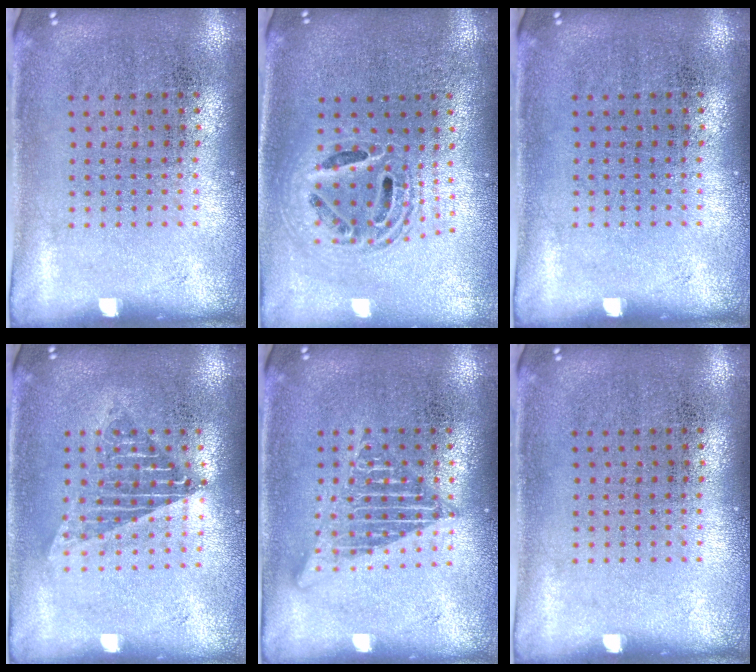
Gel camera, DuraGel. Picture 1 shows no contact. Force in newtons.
{"total": 1.9, "press": 1.6, "slide": 1.1}
{"total": 0.0}
{"total": 1.5, "press": 1.3, "slide": 0.7}
{"total": 2.6, "press": 2.5, "slide": 0.3}
{"total": 0.0}